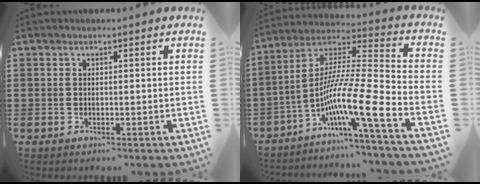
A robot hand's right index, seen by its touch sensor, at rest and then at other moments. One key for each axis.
{"total": 12.4, "fx": -6.8, "fy": 0.3, "fz": 10.3, "tx": -0.206, "ty": -0.028, "tz": -0.138}